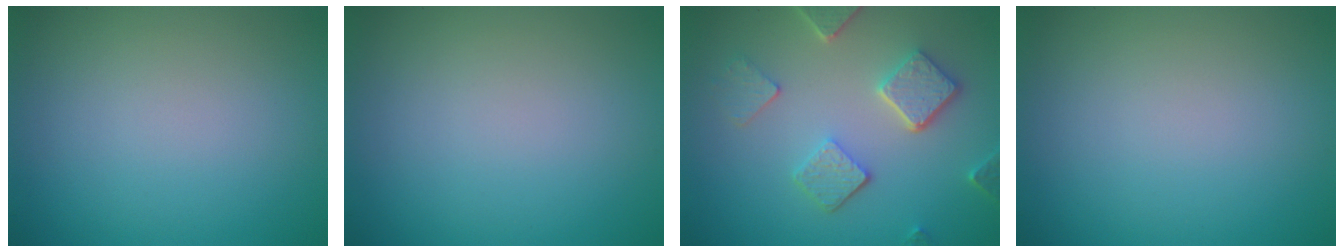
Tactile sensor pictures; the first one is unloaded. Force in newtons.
{"total": 0.0}
{"total": 4.8, "press": 3.7, "slide": 3.0}
{"total": 0.0}